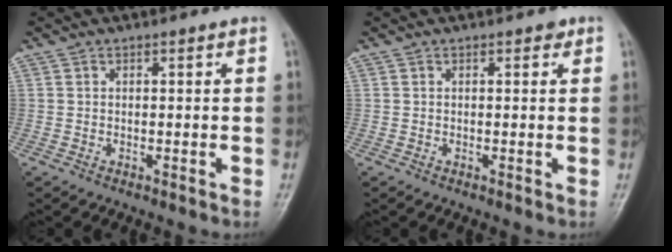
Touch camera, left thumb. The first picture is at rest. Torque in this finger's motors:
{"motor_torque": [0.07, -0.05, 0.02, -0.18, 0.00]}